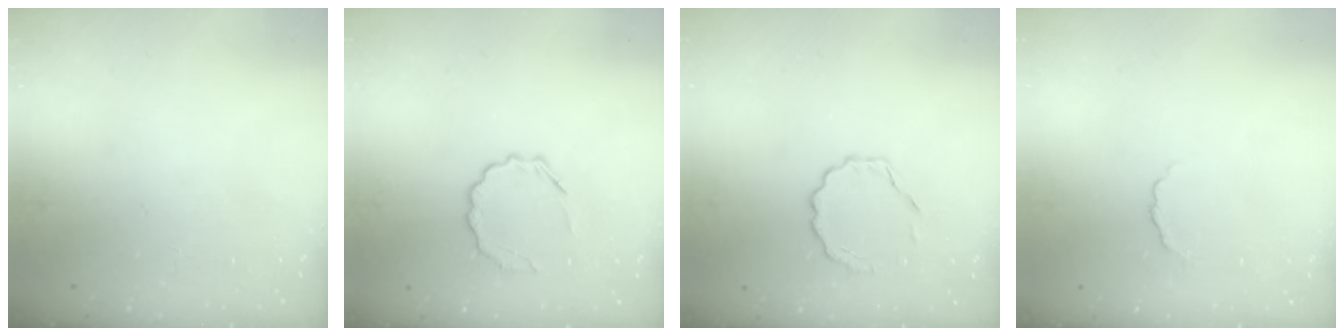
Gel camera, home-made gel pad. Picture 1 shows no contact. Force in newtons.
{"total": 7.2, "press": 7.1, "slide": 1.5}
{"total": 3.4, "press": 3.3, "slide": 1.0}
{"total": 2.6, "press": 2.5, "slide": 0.8}